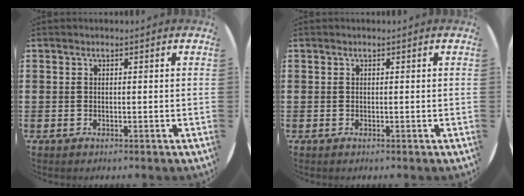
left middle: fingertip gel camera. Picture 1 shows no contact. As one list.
[{"total": 0.0}]